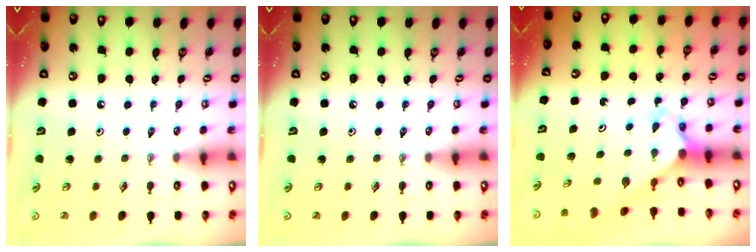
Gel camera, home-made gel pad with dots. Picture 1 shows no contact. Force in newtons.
{"total": 0.0}
{"total": 2.6, "press": 2.6, "slide": 0.1}